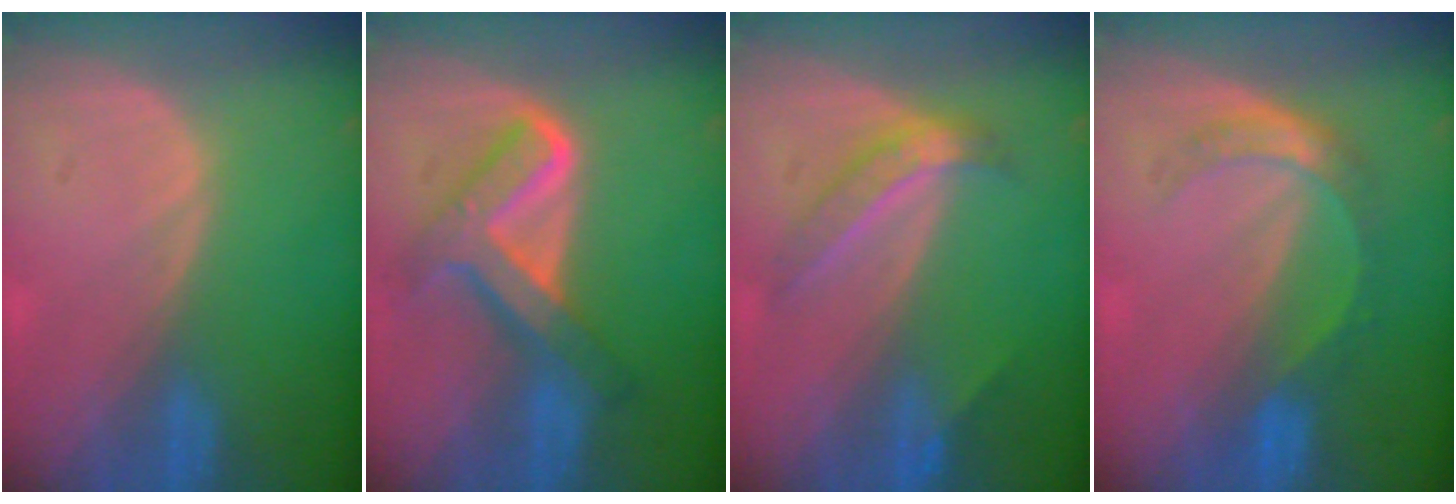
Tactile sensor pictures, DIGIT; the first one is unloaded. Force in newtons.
{"total": 7.7, "press": 7.7, "slide": 0.5}
{"total": 5.0, "press": 4.6, "slide": 2.0}
{"total": 5.4, "press": 4.7, "slide": 2.6}